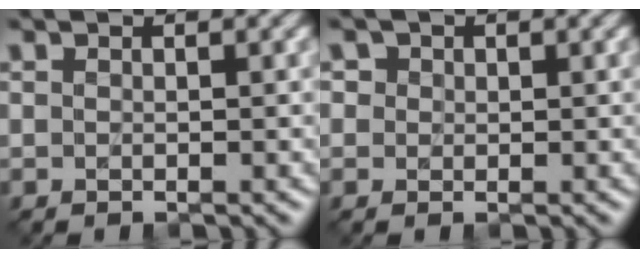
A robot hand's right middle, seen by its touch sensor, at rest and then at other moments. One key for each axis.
{"total": 1.8, "fx": 0.9, "fy": 1.5, "fz": 0.6, "tx": -0.012, "ty": 0.005, "tz": 0.009}